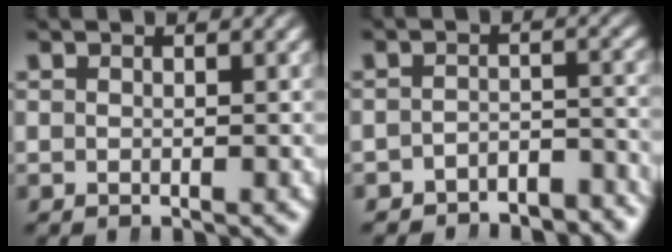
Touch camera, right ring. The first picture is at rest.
{"total": 5.0, "force": [-4.7, 1.6, 0.9], "torque": [-0.003, -0.017, -0.076]}